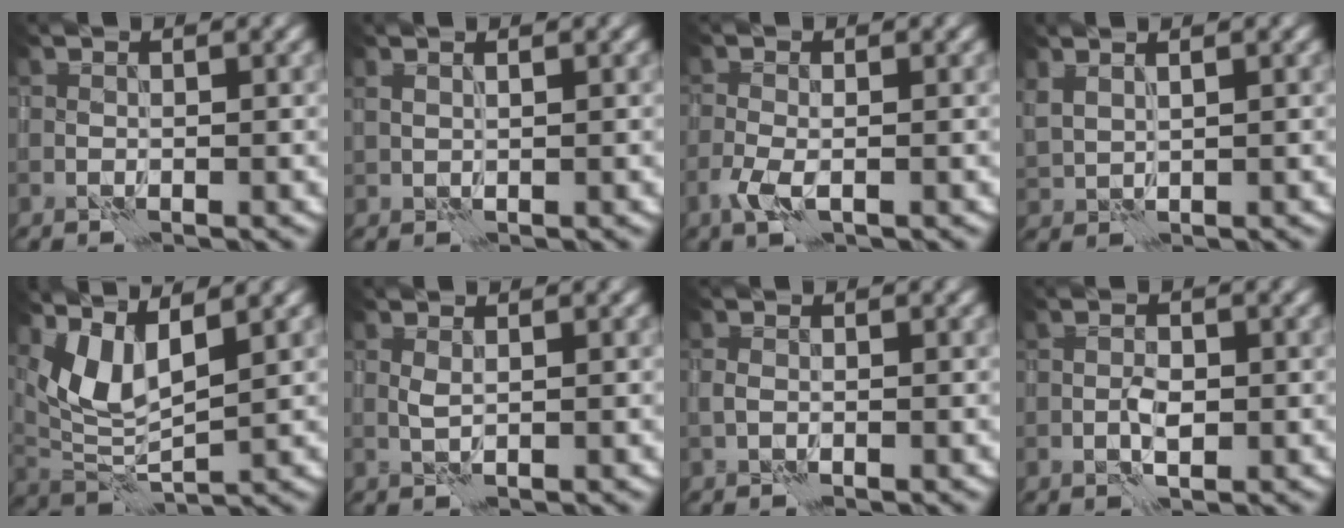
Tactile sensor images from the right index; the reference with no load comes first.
{"total": 0.8, "force": [0.8, 0.2, 0.3], "torque": [-0.002, -0.003, 0.017]}
{"total": 2.1, "force": [-0.9, 0.9, 1.7], "torque": [-0.040, -0.003, -0.023]}
{"total": 1.5, "force": [1.3, 0.6, 0.6], "torque": [-0.015, 0.000, 0.033]}
{"total": 5.1, "force": [2.6, 2.3, 3.7], "torque": [-0.085, -0.010, 0.058]}
{"total": 0.6, "force": [0.4, 0.1, 0.5], "torque": [-0.008, 0.002, 0.008]}
{"total": 0.8, "force": [-0.3, 0.6, 0.4], "torque": [-0.008, 0.001, -0.010]}
{"total": 1.3, "force": [-0.1, 0.7, 1.1], "torque": [-0.020, 0.001, -0.003]}